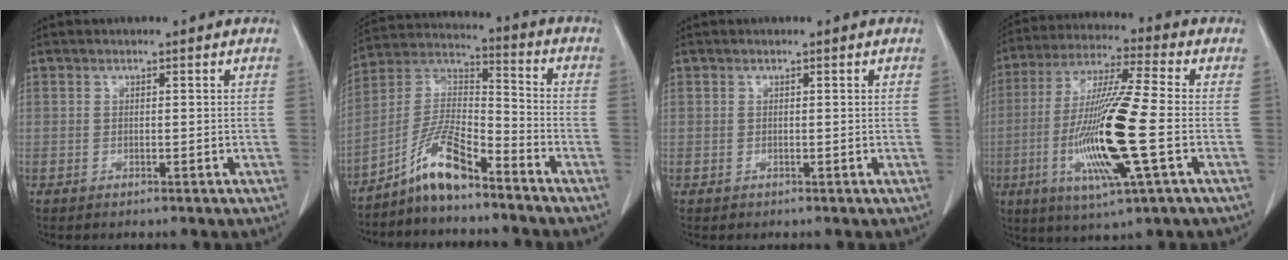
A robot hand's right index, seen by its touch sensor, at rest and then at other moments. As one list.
[{"total": 9.8, "force": [-7.1, 1.9, 6.5], "torque": [-0.139, 0.012, -0.138]}, {"total": 0.0}, {"total": 17.1, "force": [-3.9, 0.6, 16.7], "torque": [-0.340, -0.017, -0.075]}]